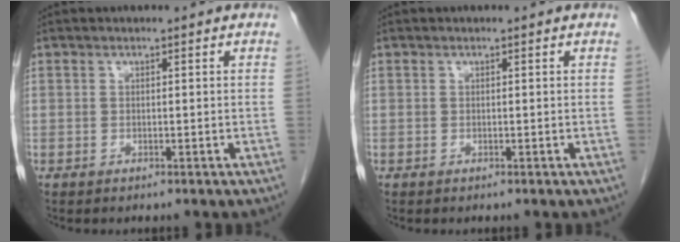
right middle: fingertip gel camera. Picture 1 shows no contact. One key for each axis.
{"total": 0.0}